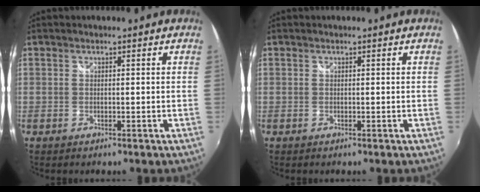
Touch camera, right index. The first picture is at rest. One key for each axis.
{"total": 0.0}